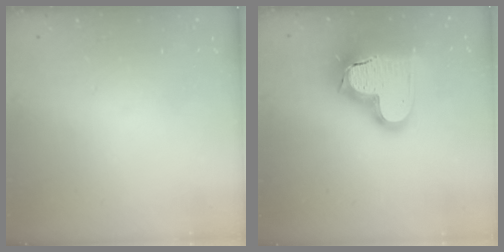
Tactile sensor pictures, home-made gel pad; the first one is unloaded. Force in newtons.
{"total": 21.2, "press": 21.1, "slide": 1.7}